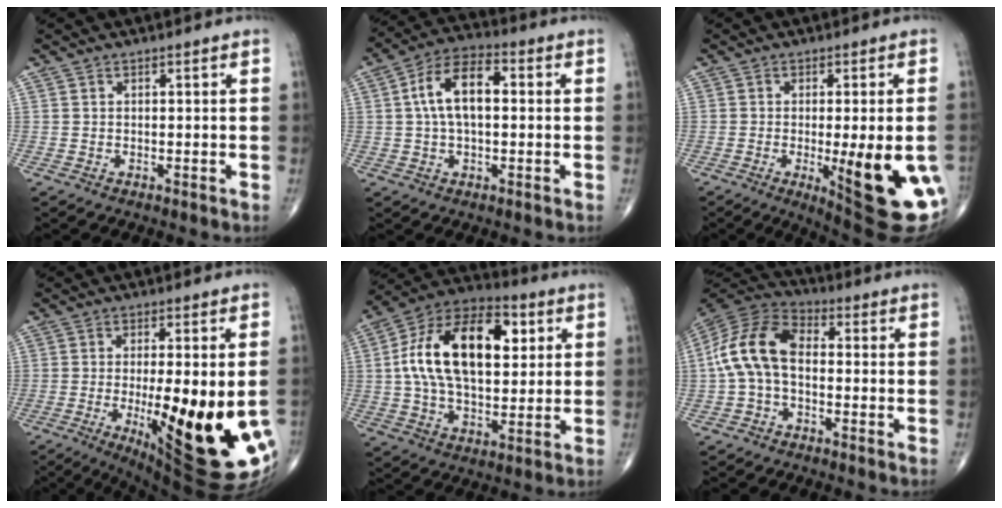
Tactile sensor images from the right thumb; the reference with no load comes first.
{"total": 10.6, "force": [1.2, 5.6, 9.0], "torque": [-0.162, 0.028, 0.015]}
{"total": 18.9, "force": [-4.8, 5.0, 17.6], "torque": [-0.176, -0.018, -0.041]}
{"total": 25.1, "force": [-6.1, 7.1, 23.3], "torque": [-0.271, -0.030, -0.062]}
{"total": 21.8, "force": [4.4, 12.2, 17.5], "torque": [-0.284, 0.014, 0.065]}
{"total": 12.3, "force": [-0.5, 7.5, 9.8], "torque": [-0.191, 0.036, -0.022]}